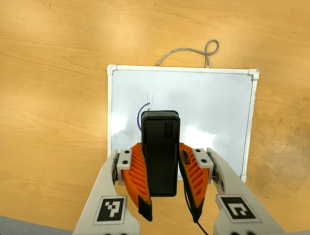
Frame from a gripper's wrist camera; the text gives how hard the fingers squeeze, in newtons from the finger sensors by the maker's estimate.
{"total": 7.8, "left": 5.9, "right": 9.7}